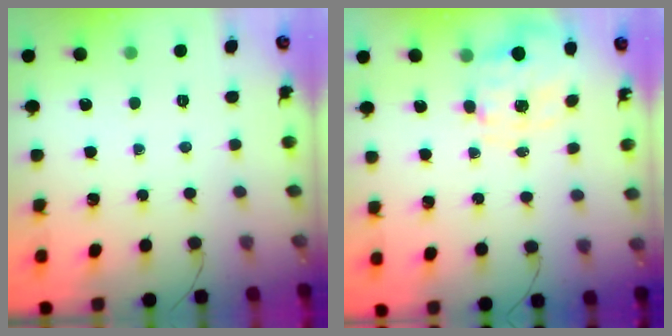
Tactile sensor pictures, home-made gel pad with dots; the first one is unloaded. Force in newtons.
{"total": 2.7, "press": 2.5, "slide": 1.1}